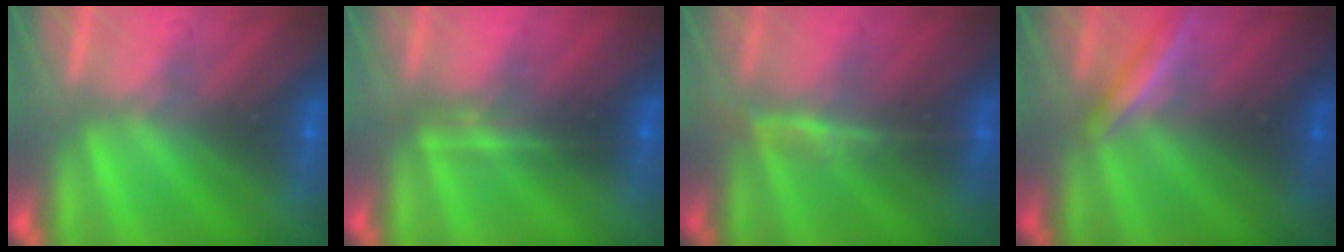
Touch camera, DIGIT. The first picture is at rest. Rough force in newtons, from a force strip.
{"total": 2.3}
{"total": 2.4}
{"total": 1.9}